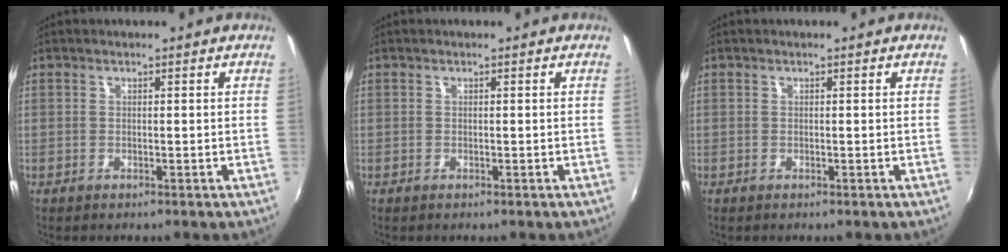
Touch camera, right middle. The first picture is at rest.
{"total": 0.0}
{"total": 0.0}